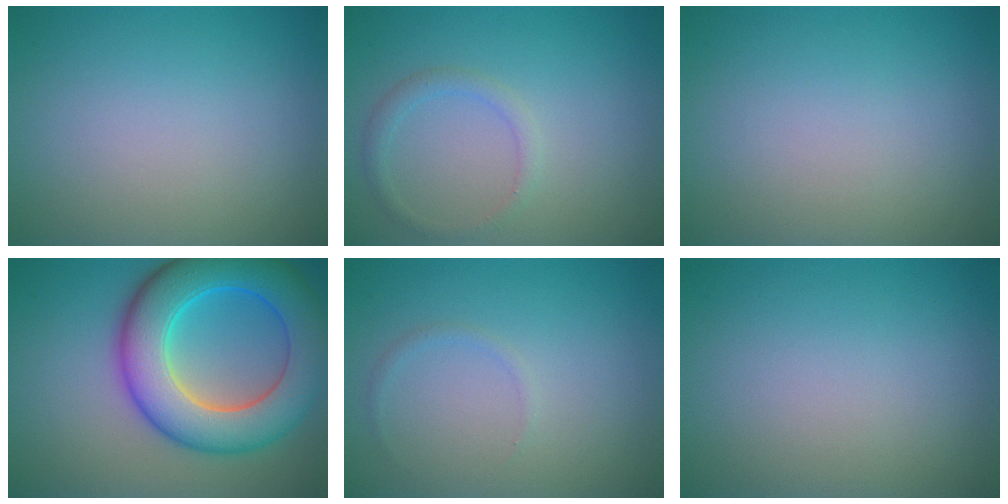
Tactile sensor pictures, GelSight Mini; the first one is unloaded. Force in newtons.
{"total": 1.4, "press": 1.4, "slide": 0.2}
{"total": 0.0}
{"total": 10.5, "press": 10.5, "slide": 0.2}
{"total": 0.6, "press": 0.6, "slide": 0.0}
{"total": 0.0}